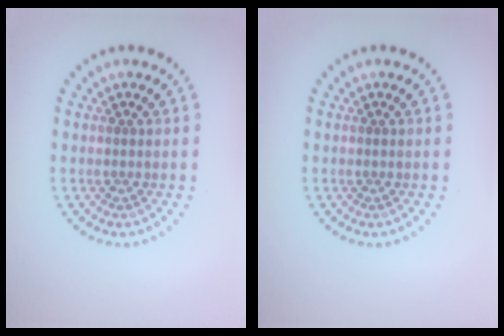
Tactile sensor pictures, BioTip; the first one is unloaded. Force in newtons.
{"total": 0.0}